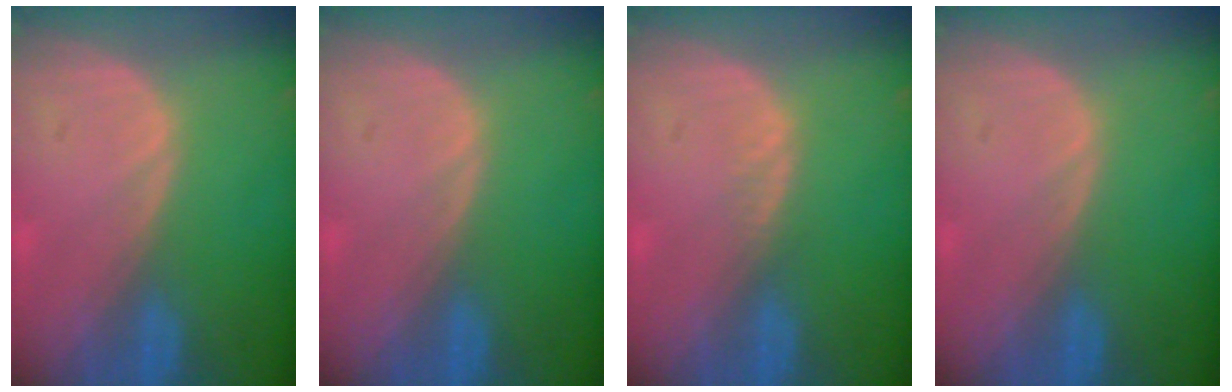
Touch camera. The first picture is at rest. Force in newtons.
{"total": 0.0}
{"total": 0.9, "press": 0.9, "slide": 0.2}
{"total": 0.0}